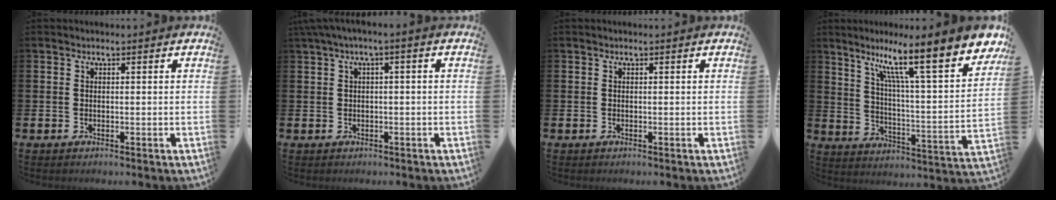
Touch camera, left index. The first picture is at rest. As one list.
[{"total": 1.4, "force": [-0.1, 0.0, 1.4], "torque": [-0.029, 0.000, -0.001]}, {"total": 0.0}, {"total": 12.7, "force": [9.4, 1.3, 8.3], "torque": [-0.154, -0.079, 0.138]}]